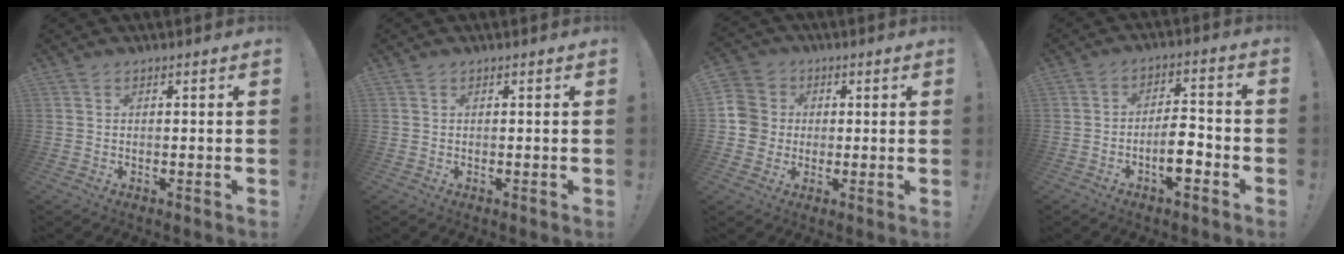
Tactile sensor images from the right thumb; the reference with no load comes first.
{"total": 0.0}
{"total": 8.6, "force": [0.2, 8.2, 2.4], "torque": [-0.045, 0.009, 0.004]}
{"total": 8.4, "force": [-3.3, 3.0, 7.1], "torque": [-0.115, 0.012, -0.057]}